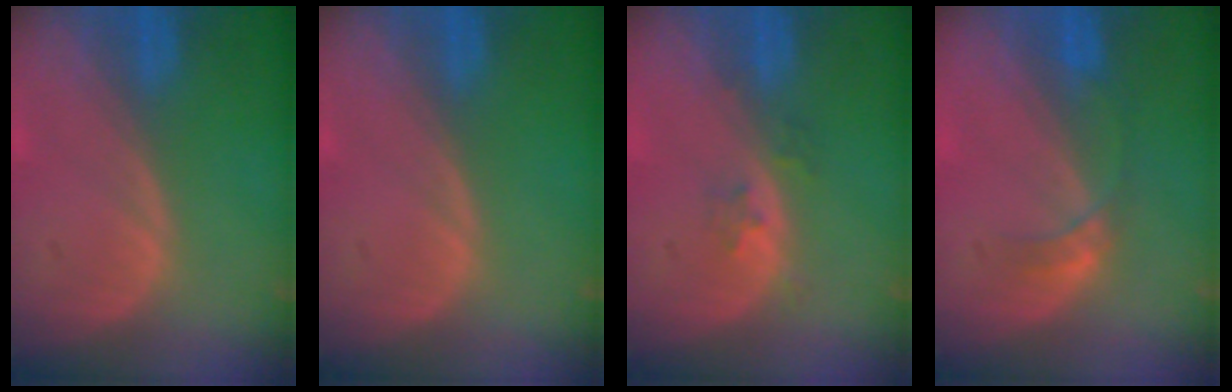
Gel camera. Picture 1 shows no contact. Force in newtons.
{"total": 0.0}
{"total": 2.1, "press": 1.8, "slide": 1.2}
{"total": 3.0, "press": 2.7, "slide": 1.3}